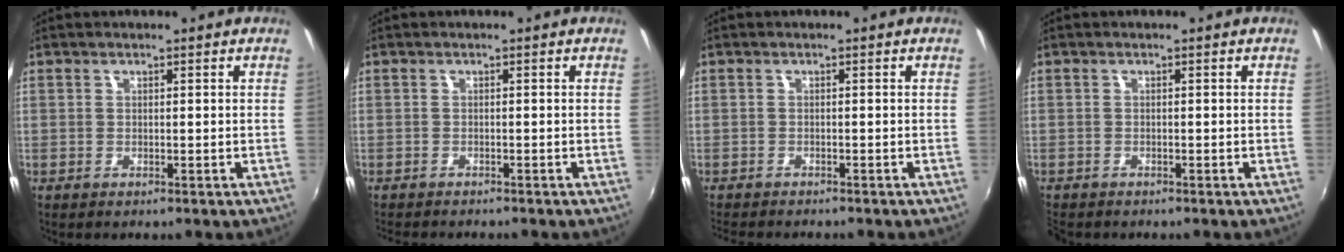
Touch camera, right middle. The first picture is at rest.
{"total": 2.5, "force": [-2.4, 0.4, 0.7], "torque": [-0.022, -0.015, -0.041]}
{"total": 3.5, "force": [-3.3, 0.5, 1.1], "torque": [-0.031, -0.016, -0.058]}
{"total": 1.5, "force": [-1.4, 0.6, 0.2], "torque": [-0.010, -0.006, -0.024]}